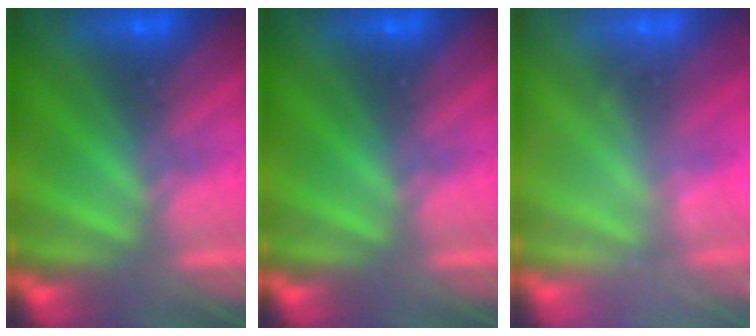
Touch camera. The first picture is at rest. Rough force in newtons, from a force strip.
{"total": 0.0}
{"total": 2.1}